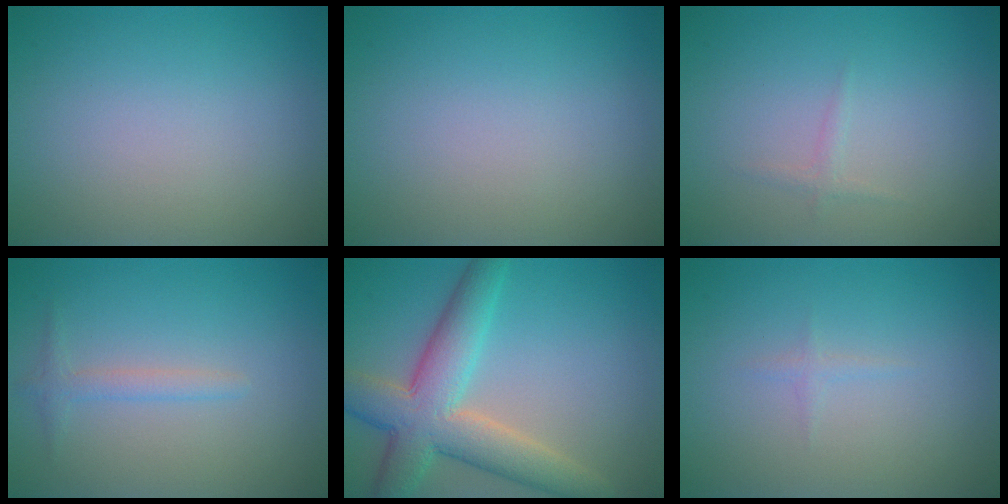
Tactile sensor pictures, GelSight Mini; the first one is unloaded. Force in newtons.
{"total": 0.0}
{"total": 0.7, "press": 0.7, "slide": 0.0}
{"total": 1.4, "press": 1.4, "slide": 0.0}
{"total": 7.6, "press": 7.6, "slide": 0.5}
{"total": 0.6, "press": 0.6, "slide": 0.1}